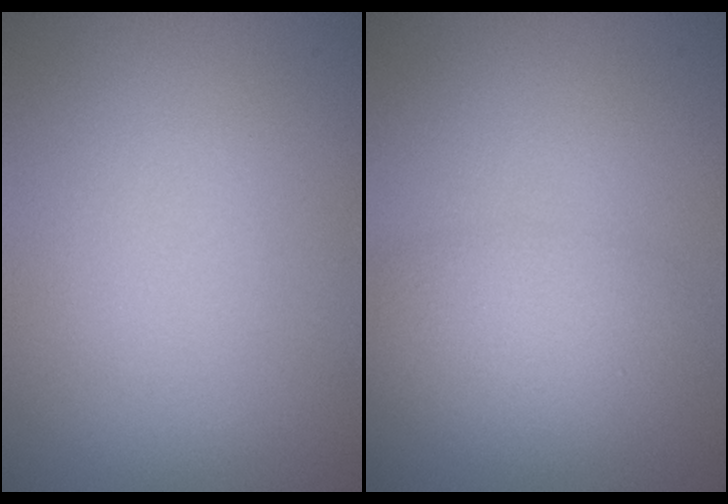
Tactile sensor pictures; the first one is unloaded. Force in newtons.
{"total": 2.7, "press": 2.7, "slide": 0.2}